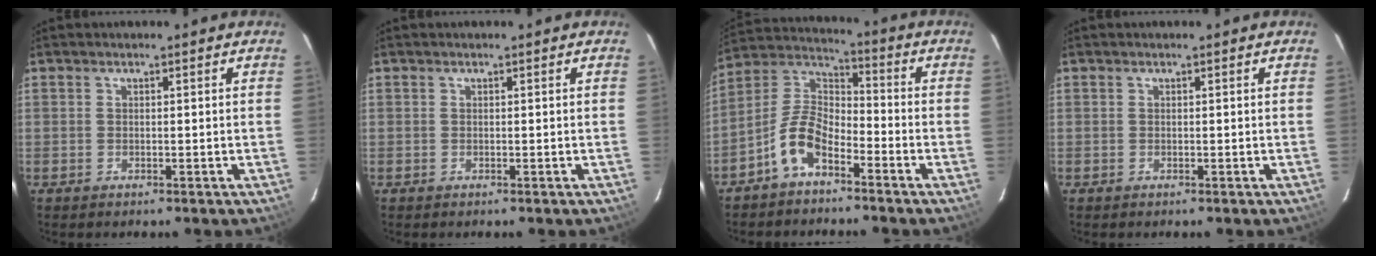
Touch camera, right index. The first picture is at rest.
{"total": 0.0}
{"total": 9.2, "force": [-5.4, 4.4, 6.1], "torque": [-0.134, 0.022, -0.110]}
{"total": 0.0}